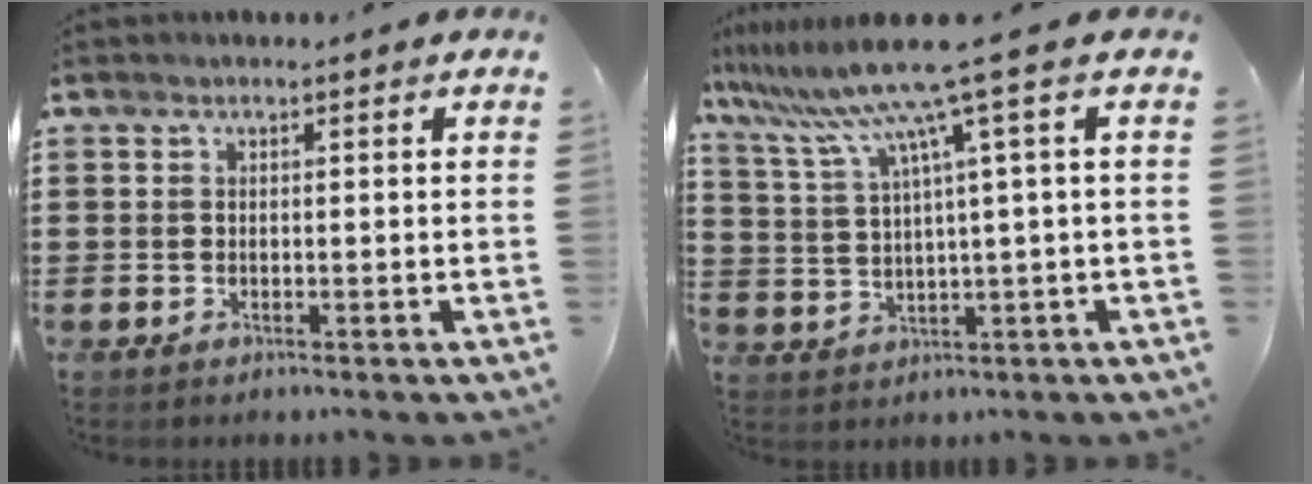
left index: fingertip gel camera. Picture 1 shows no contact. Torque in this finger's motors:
{"motor_torque": [0.44, 0.31, 0.34, 0.06]}